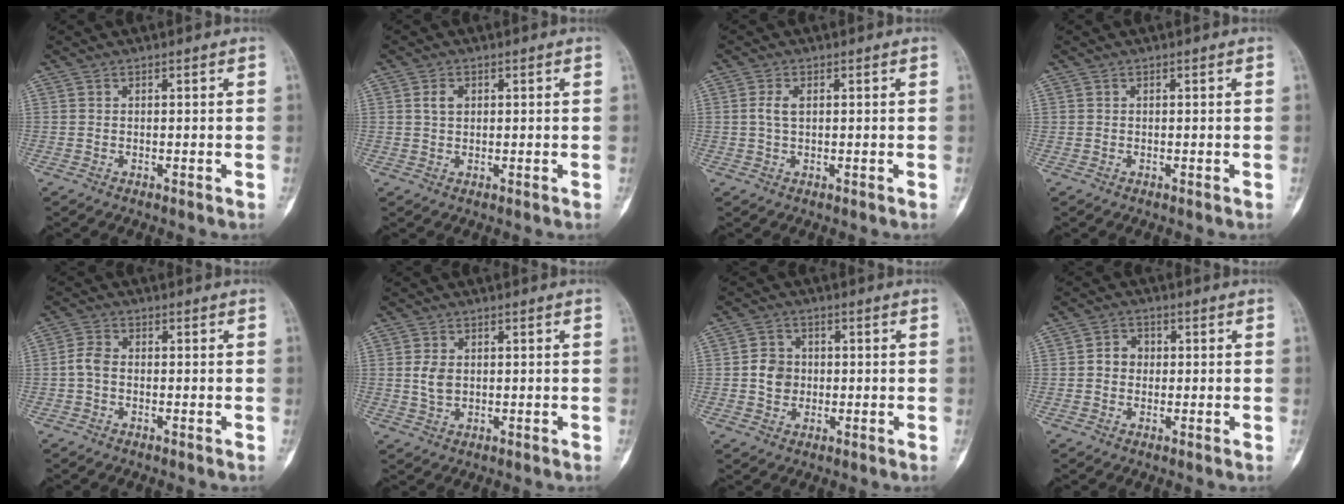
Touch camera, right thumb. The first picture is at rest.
{"total": 2.4, "force": [0.7, 1.6, 1.5], "torque": [-0.026, 0.002, 0.013]}
{"total": 2.5, "force": [0.4, 1.3, 2.1], "torque": [-0.049, 0.005, 0.008]}
{"total": 0.0}
{"total": 3.0, "force": [-0.6, 2.0, 2.2], "torque": [-0.045, 0.007, -0.020]}
{"total": 3.4, "force": [0.3, 2.3, 2.4], "torque": [-0.041, -0.001, 0.010]}
{"total": 4.9, "force": [-0.2, 4.3, 2.2], "torque": [-0.022, 0.005, -0.008]}
{"total": 3.4, "force": [0.0, 3.0, 1.6], "torque": [-0.010, 0.011, -0.008]}